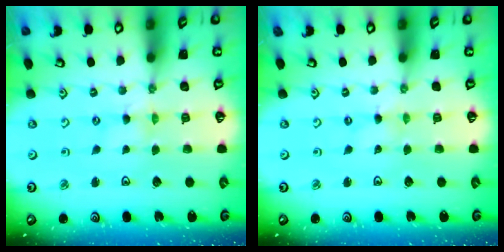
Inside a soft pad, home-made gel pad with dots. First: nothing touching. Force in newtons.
{"total": 0.0}